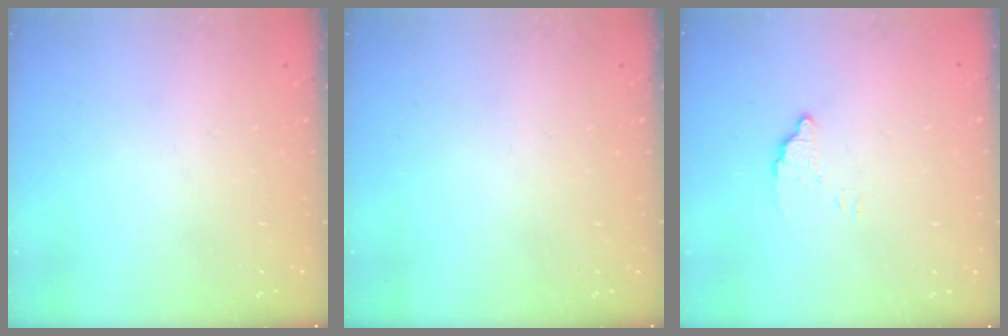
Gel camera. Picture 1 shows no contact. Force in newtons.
{"total": 0.0}
{"total": 2.9, "press": 2.9, "slide": 0.1}